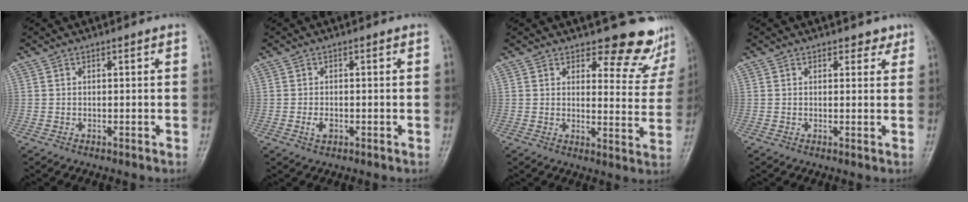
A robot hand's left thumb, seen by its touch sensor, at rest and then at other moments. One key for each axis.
{"total": 1.8, "fx": -0.6, "fy": 1.1, "fz": 1.3, "tx": -0.025, "ty": -0.001, "tz": -0.011}
{"total": 11.2, "fx": 10.1, "fy": 4.1, "fz": 2.8, "tx": 0.009, "ty": -0.086, "tz": 0.103}
{"total": 2.2, "fx": 1.6, "fy": 1.3, "fz": 0.7, "tx": 0.012, "ty": -0.007, "tz": 0.015}